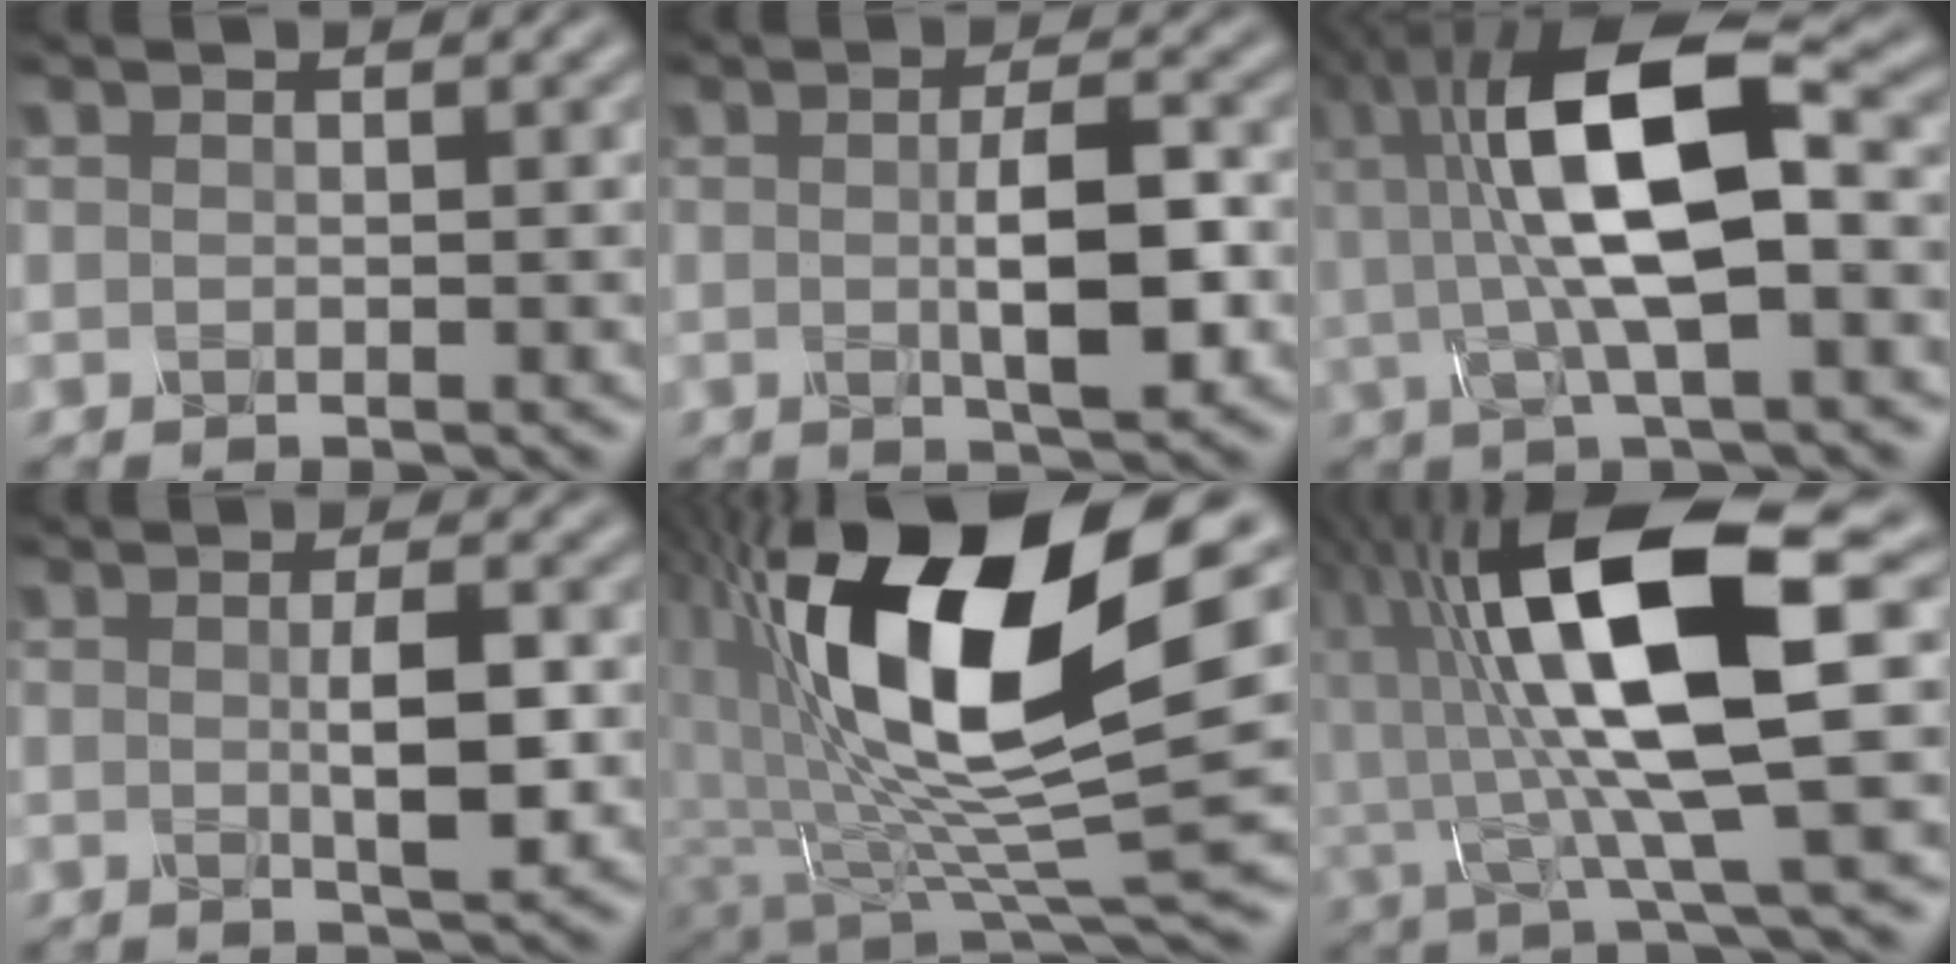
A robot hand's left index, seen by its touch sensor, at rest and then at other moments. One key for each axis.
{"total": 5.1, "fx": -0.2, "fy": 1.3, "fz": 4.9, "tx": -0.086, "ty": 0.000, "tz": -0.004}
{"total": 11.0, "fx": 1.4, "fy": 3.3, "fz": 10.3, "tx": -0.179, "ty": 0.013, "tz": 0.023}
{"total": 3.6, "fx": 0.0, "fy": 0.8, "fz": 3.5, "tx": -0.060, "ty": -0.002, "tz": 0.002}
{"total": 15.9, "fx": 4.3, "fy": 5.8, "fz": 14.2, "tx": -0.263, "ty": -0.006, "tz": 0.074}
{"total": 12.6, "fx": 1.2, "fy": 3.5, "fz": 12.1, "tx": -0.227, "ty": 0.009, "tz": 0.022}